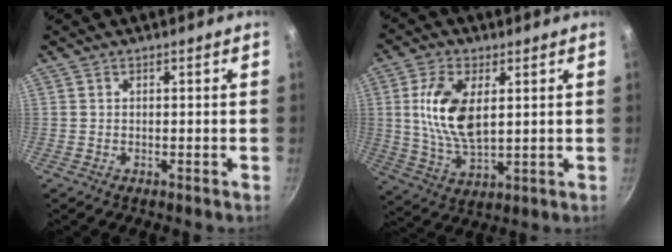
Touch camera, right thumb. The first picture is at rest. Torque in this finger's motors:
{"motor_torque": [-0.42, 0.85, 1.09, 0.18, 0.21]}